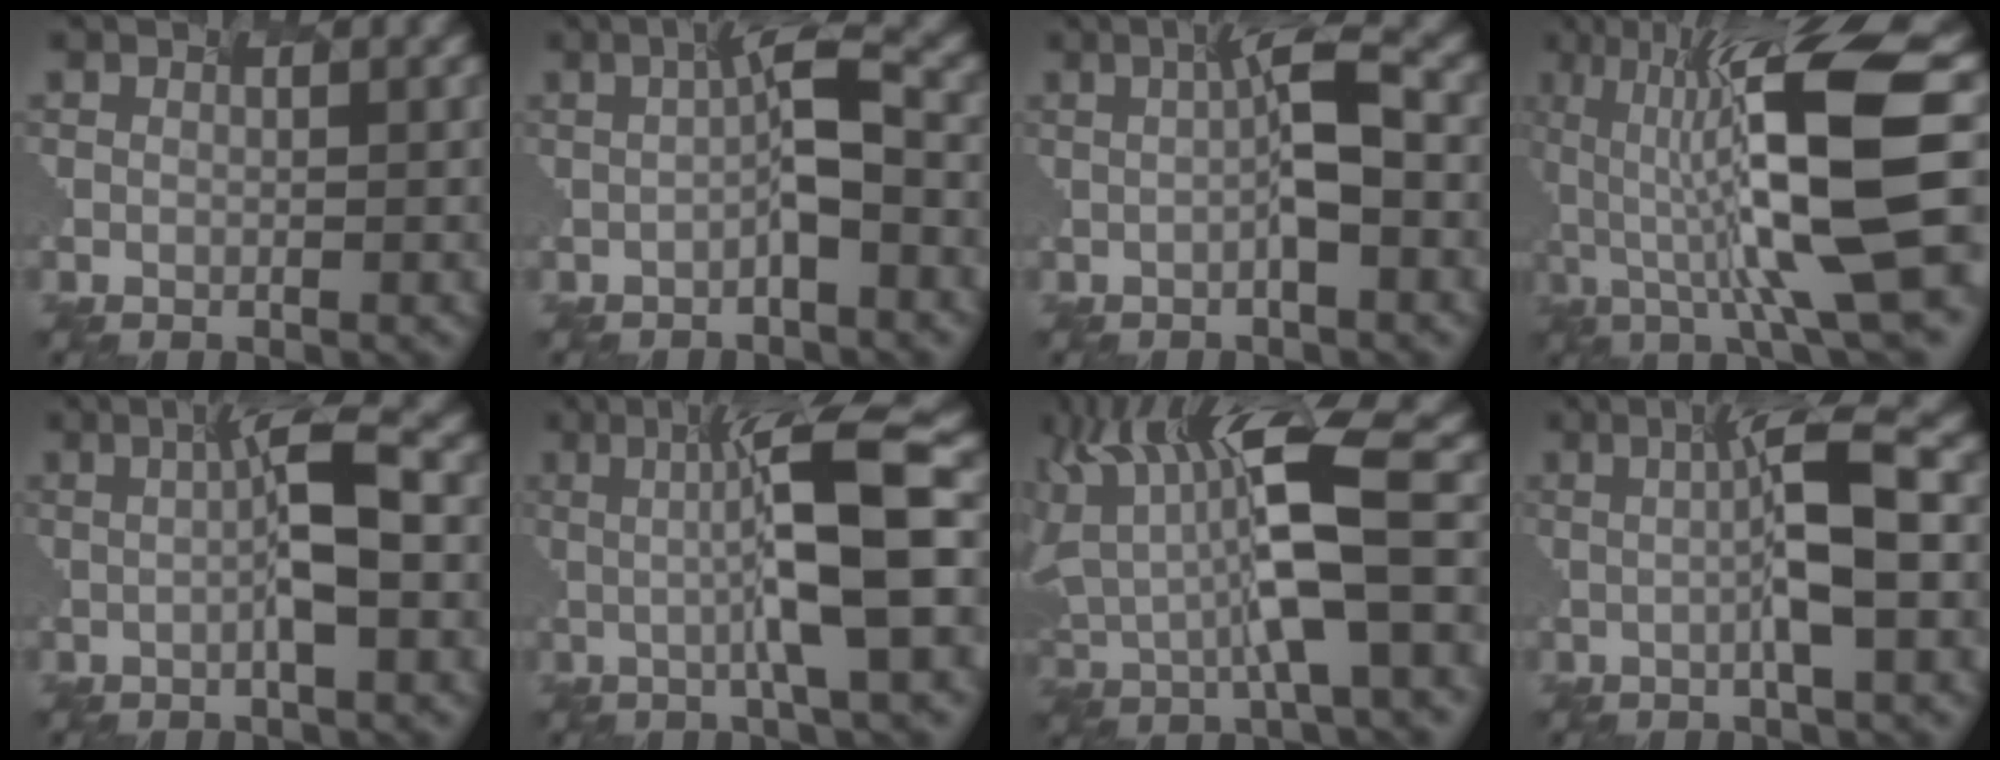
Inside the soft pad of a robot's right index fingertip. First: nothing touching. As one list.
[{"total": 2.6, "force": [-0.9, -0.4, 2.4], "torque": [-0.066, 0.006, 0.008]}, {"total": 2.8, "force": [-0.5, -0.3, 2.8], "torque": [-0.072, 0.003, 0.016]}, {"total": 11.3, "force": [-0.9, 1.4, 11.2], "torque": [-0.215, 0.014, 0.014]}, {"total": 3.5, "force": [-0.5, -0.3, 3.4], "torque": [-0.084, 0.002, 0.017]}, {"total": 7.5, "force": [-0.3, 0.5, 7.4], "torque": [-0.133, -0.001, 0.022]}, {"total": 10.4, "force": [1.0, 3.0, 9.9], "torque": [-0.198, 0.009, 0.040]}, {"total": 4.7, "force": [-0.4, 0.0, 4.7], "torque": [-0.098, 0.004, 0.017]}]